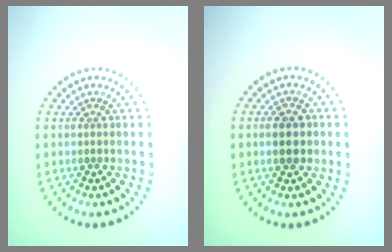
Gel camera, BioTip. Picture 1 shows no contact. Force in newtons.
{"total": 3.0, "press": 3.0, "slide": 0.2}